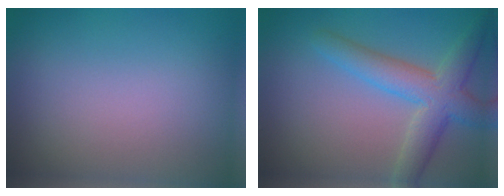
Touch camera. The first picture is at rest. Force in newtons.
{"total": 5.0, "press": 5.0, "slide": 0.2}